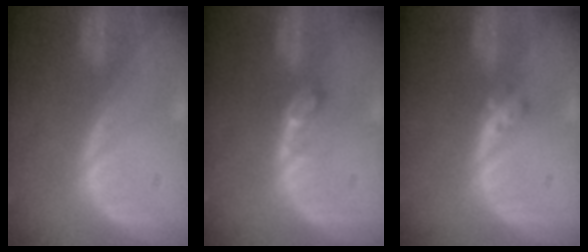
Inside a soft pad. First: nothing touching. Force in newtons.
{"total": 2.8, "press": 2.8, "slide": 0.4}
{"total": 2.3, "press": 2.0, "slide": 1.2}